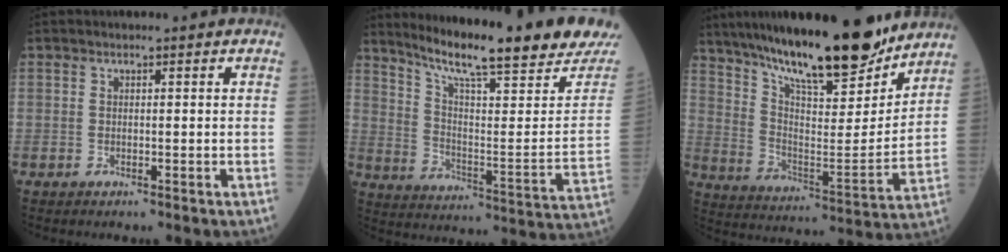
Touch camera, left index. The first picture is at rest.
{"total": 22.5, "force": [18.9, 0.5, 12.1], "torque": [-0.194, -0.061, 0.266]}
{"total": 23.3, "force": [19.1, 3.9, 12.7], "torque": [-0.218, -0.012, 0.307]}